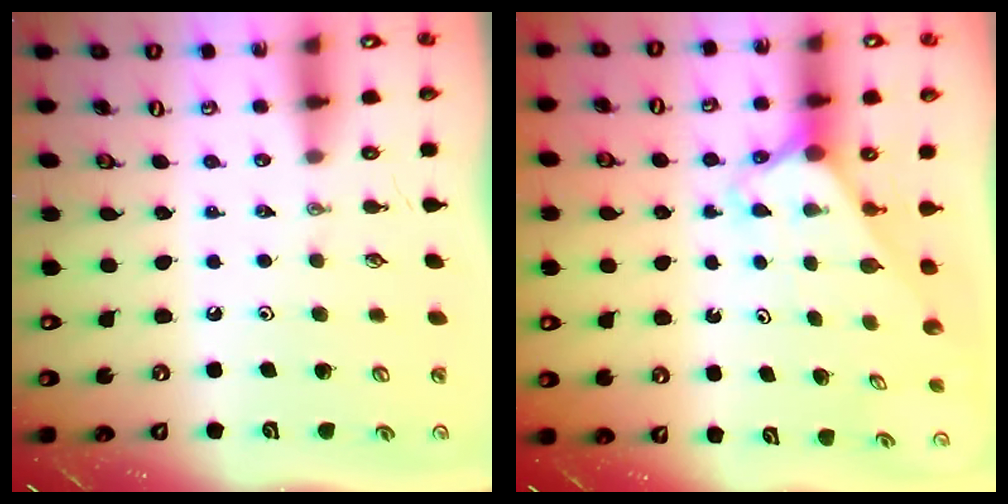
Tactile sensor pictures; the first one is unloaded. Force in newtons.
{"total": 2.3, "press": 2.3, "slide": 0.2}